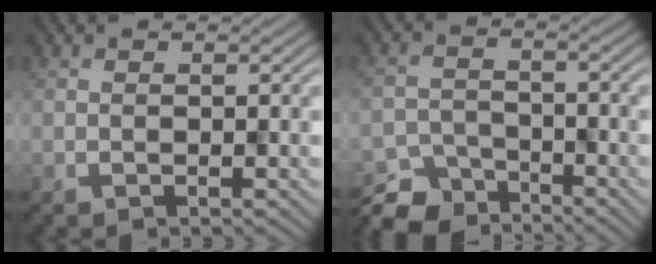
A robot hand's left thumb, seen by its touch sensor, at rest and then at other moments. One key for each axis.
{"total": 7.1, "fx": -6.5, "fy": 2.7, "fz": 1.2, "tx": -0.023, "ty": -0.018, "tz": -0.106}